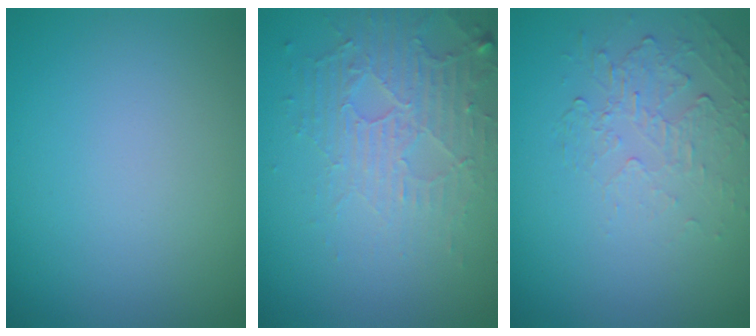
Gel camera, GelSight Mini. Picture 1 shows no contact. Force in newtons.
{"total": 5.2, "press": 3.3, "slide": 4.1}
{"total": 2.1, "press": 0.9, "slide": 1.9}